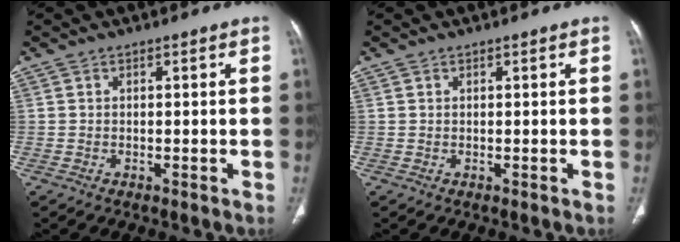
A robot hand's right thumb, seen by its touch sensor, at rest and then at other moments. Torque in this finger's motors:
{"motor_torque": [0.05, 0.08, -0.02, 0.03, 0.06]}